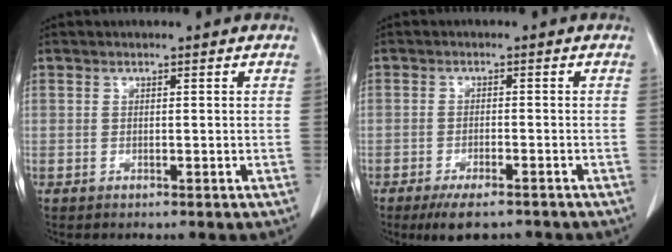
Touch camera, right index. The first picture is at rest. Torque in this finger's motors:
{"motor_torque": [0.39, -0.34, 0.16, 0.06]}